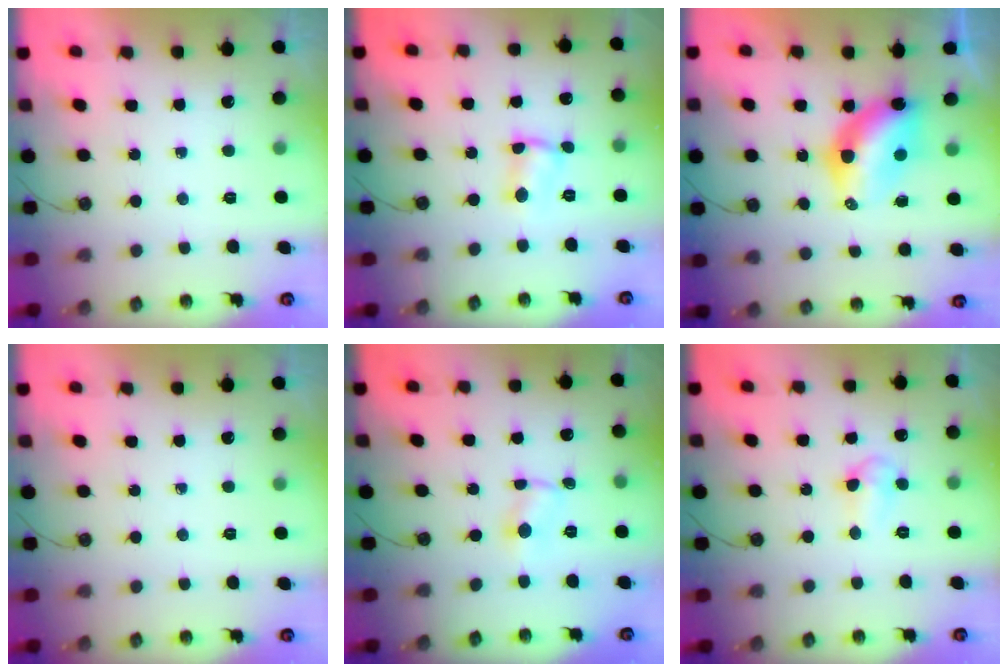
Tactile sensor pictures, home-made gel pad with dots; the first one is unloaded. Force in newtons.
{"total": 2.9, "press": 2.9, "slide": 0.2}
{"total": 7.8, "press": 7.8, "slide": 0.5}
{"total": 0.0}
{"total": 1.0, "press": 0.9, "slide": 0.1}
{"total": 5.4, "press": 5.3, "slide": 0.9}